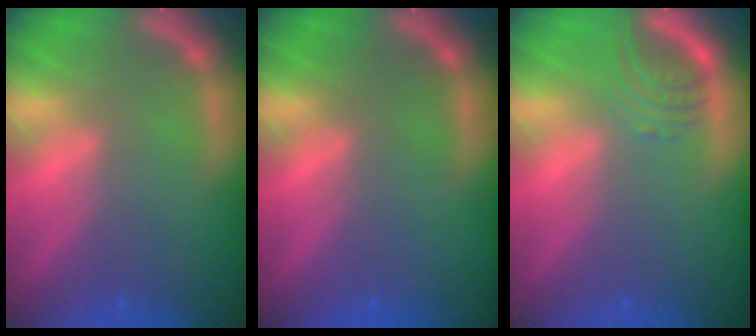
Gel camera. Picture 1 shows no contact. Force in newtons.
{"total": 0.0}
{"total": 3.0}